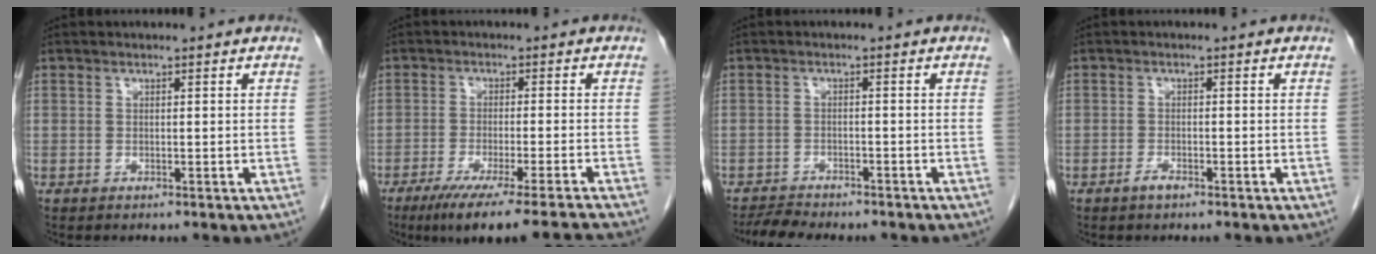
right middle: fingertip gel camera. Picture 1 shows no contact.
{"total": 14.1, "force": [-11.9, -1.5, 7.4], "torque": [-0.091, -0.041, -0.179]}
{"total": 4.5, "force": [-4.3, 0.7, 1.3], "torque": [-0.021, -0.011, -0.069]}
{"total": 1.4, "force": [-1.0, 0.3, 0.9], "torque": [-0.020, 0.000, -0.017]}